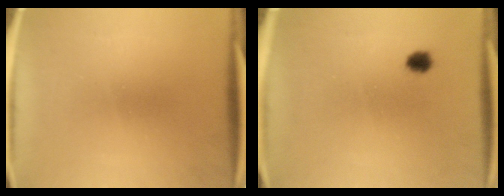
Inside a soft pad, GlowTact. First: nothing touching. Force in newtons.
{"total": 2.1}